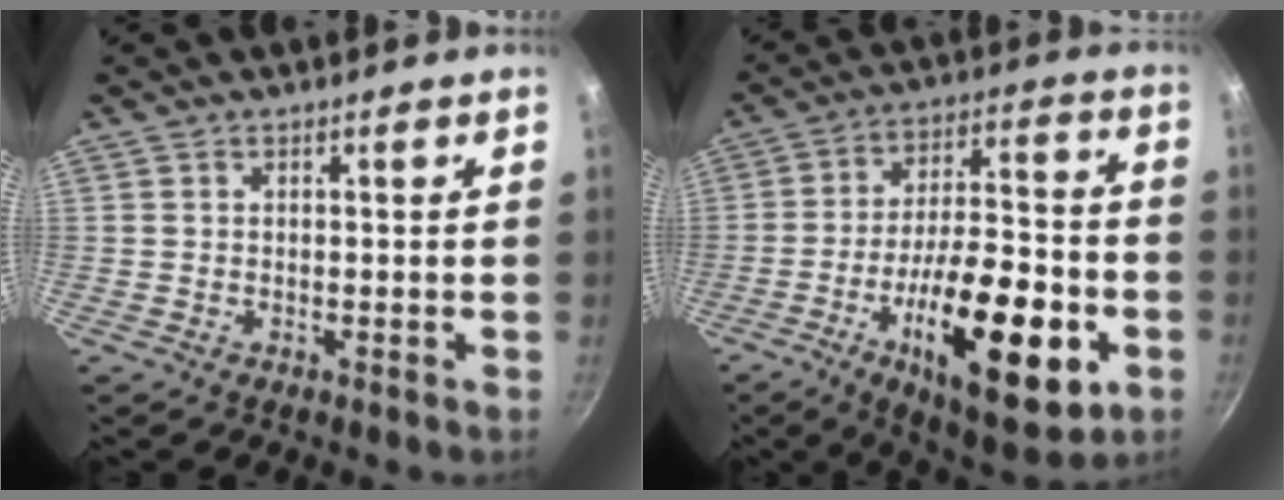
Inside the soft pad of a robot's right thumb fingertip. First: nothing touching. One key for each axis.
{"total": 24.6, "fx": -8.6, "fy": 9.3, "fz": 21.0, "tx": -0.298, "ty": 0.028, "tz": -0.126}